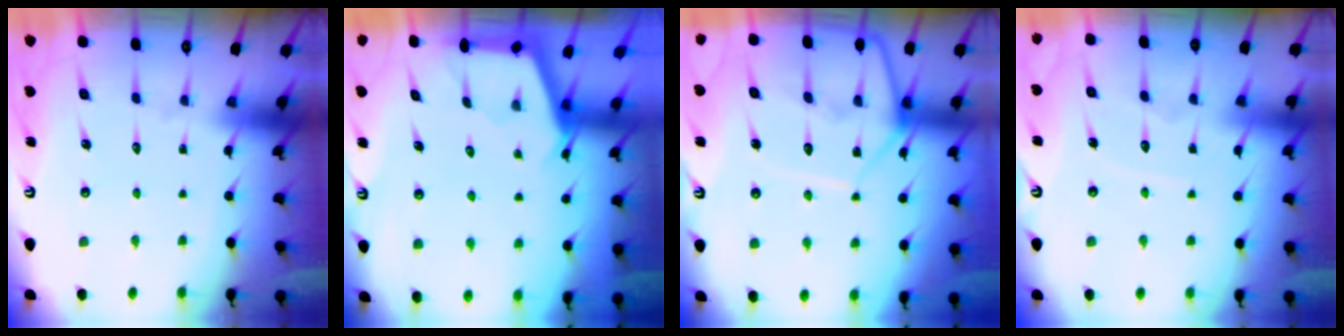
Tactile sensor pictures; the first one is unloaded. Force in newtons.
{"total": 2.6, "press": 2.6, "slide": 0.3}
{"total": 11.4, "press": 11.4, "slide": 1.1}
{"total": 4.8, "press": 4.8, "slide": 0.5}